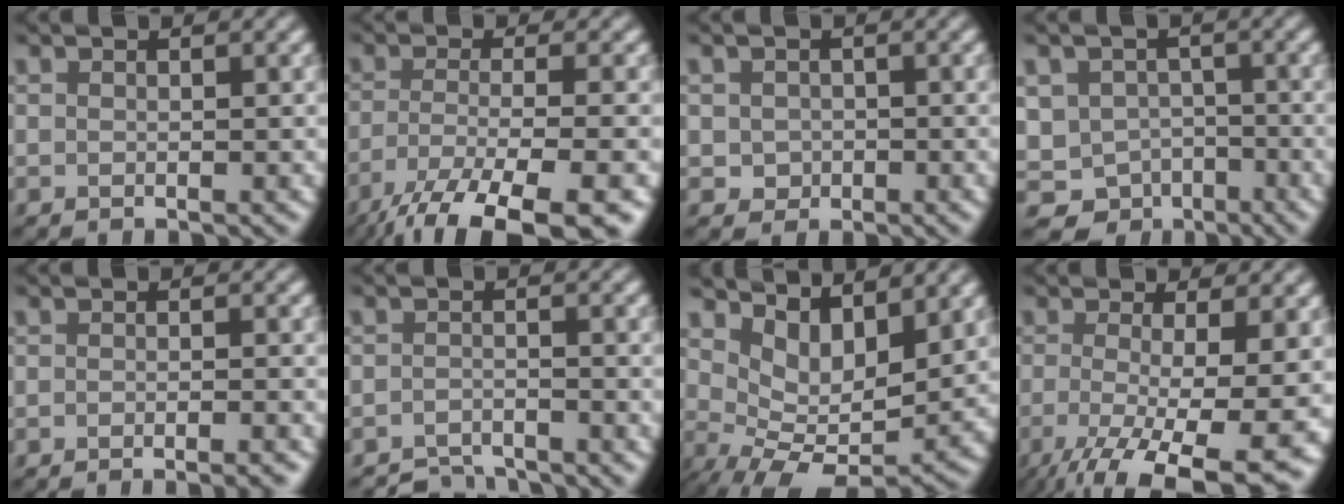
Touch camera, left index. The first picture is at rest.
{"total": 10.3, "force": [-6.8, 2.3, 7.3], "torque": [-0.117, -0.016, -0.121]}
{"total": 1.7, "force": [-0.4, 1.5, 0.6], "torque": [-0.014, -0.005, -0.007]}
{"total": 7.8, "force": [-4.4, 6.2, 1.8], "torque": [-0.017, -0.016, -0.067]}
{"total": 2.1, "force": [-1.4, 0.4, 1.5], "torque": [-0.007, -0.003, -0.027]}
{"total": 3.5, "force": [-3.5, 0.3, 0.1], "torque": [0.000, -0.004, -0.065]}
{"total": 6.4, "force": [2.2, 3.2, 5.1], "torque": [-0.096, -0.017, 0.042]}
{"total": 10.4, "force": [-3.5, 2.6, 9.5], "torque": [-0.132, -0.023, -0.053]}